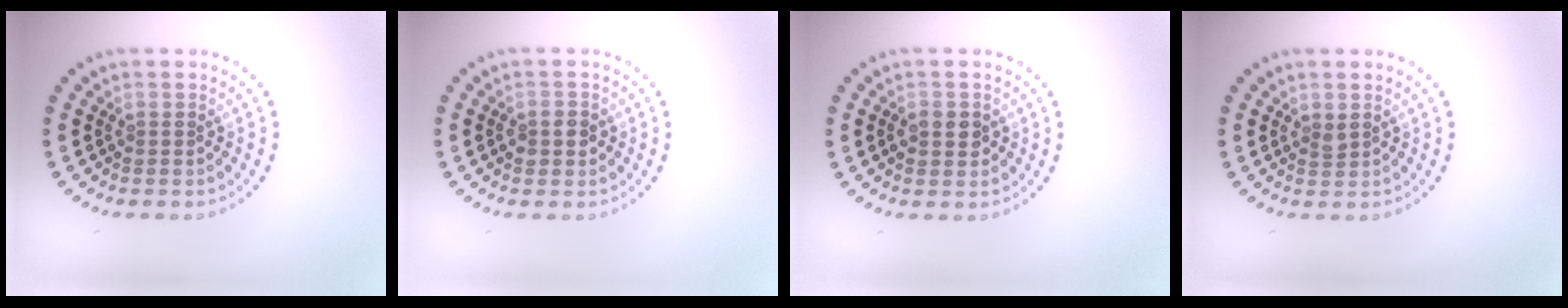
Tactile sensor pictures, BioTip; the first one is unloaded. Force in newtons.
{"total": 1.6, "press": 1.5, "slide": 0.5}
{"total": 1.9, "press": 1.9, "slide": 0.2}
{"total": 0.6, "press": 0.5, "slide": 0.4}